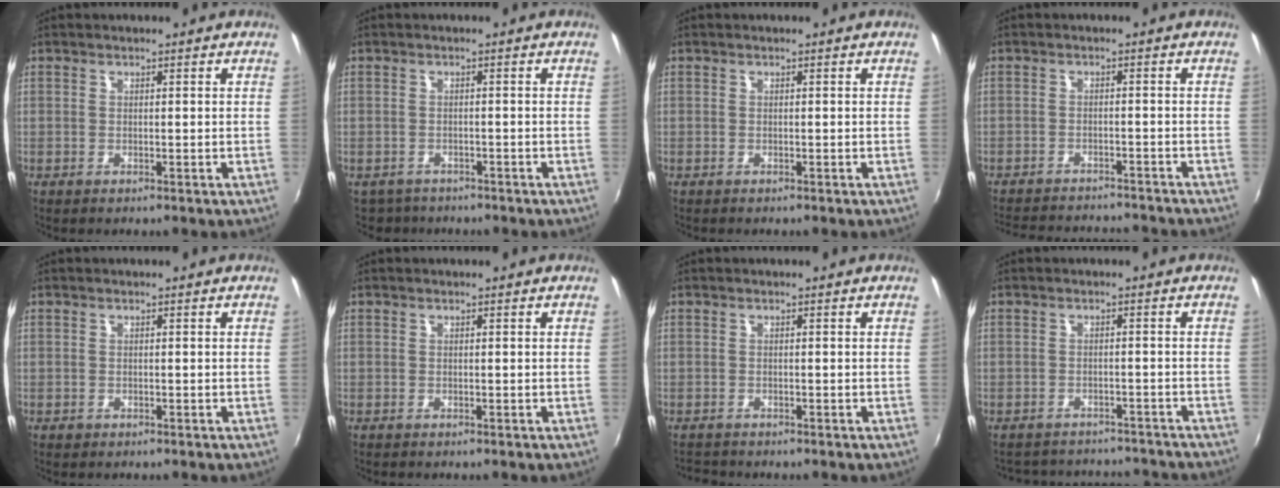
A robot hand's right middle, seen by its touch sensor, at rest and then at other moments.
{"total": 4.4, "force": [-3.8, 2.1, 0.5], "torque": [-0.023, -0.020, -0.058]}
{"total": 0.5, "force": [-0.4, -0.1, 0.4], "torque": [-0.002, 0.004, -0.005]}
{"total": 15.4, "force": [-14.0, 2.9, 5.7], "torque": [-0.117, -0.017, -0.195]}
{"total": 0.7, "force": [-0.5, 0.4, 0.2], "torque": [-0.007, -0.003, -0.007]}
{"total": 0.0}
{"total": 1.9, "force": [-1.8, 0.4, 0.1], "torque": [-0.007, -0.007, -0.033]}
{"total": 15.6, "force": [-14.1, 4.7, 4.8], "torque": [-0.099, 0.006, -0.176]}